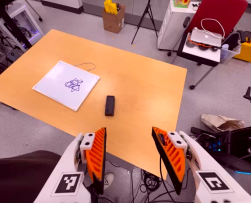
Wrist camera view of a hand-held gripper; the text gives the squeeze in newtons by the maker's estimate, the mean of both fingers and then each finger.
{"total": 0.0}